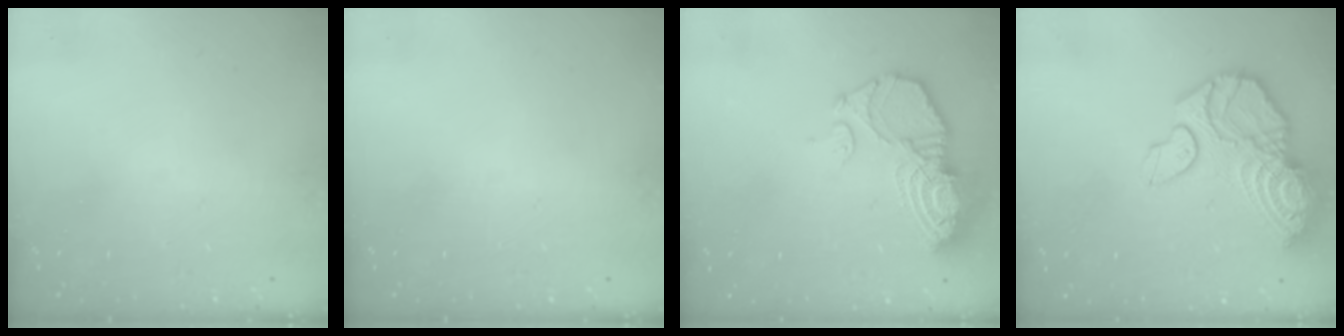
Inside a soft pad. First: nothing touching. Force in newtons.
{"total": 0.0}
{"total": 12.9, "press": 12.8, "slide": 1.0}
{"total": 17.2, "press": 17.1, "slide": 1.8}